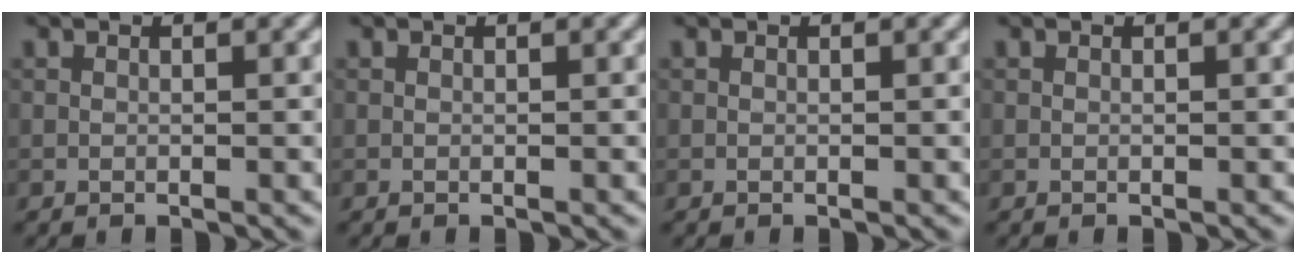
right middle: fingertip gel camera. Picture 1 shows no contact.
{"total": 0.0}
{"total": 0.0}
{"total": 0.0}